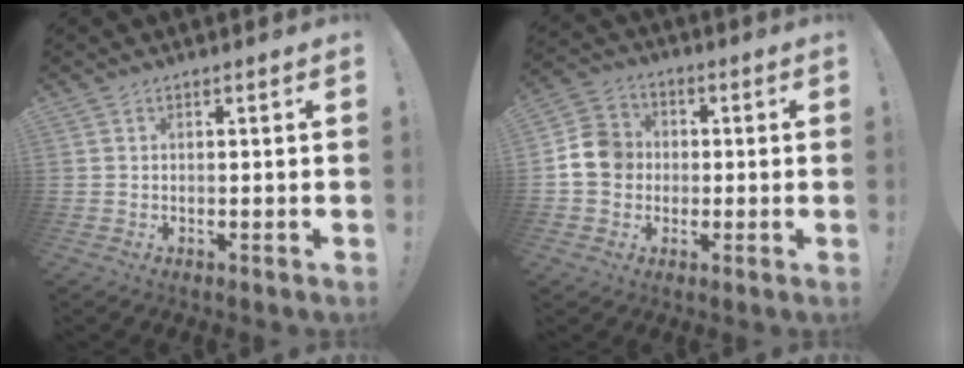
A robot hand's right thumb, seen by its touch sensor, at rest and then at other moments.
{"total": 10.5, "force": [-0.1, 9.6, 4.2], "torque": [-0.064, 0.017, 0.004]}